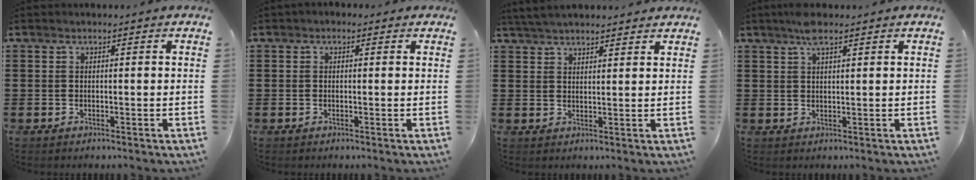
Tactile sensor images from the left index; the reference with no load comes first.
{"total": 0.7, "force": [0.0, 0.6, 0.4], "torque": [-0.008, 0.005, -0.002]}
{"total": 3.6, "force": [3.5, 0.3, 0.8], "torque": [-0.025, -0.003, 0.066]}
{"total": 3.5, "force": [2.5, 0.9, 2.3], "torque": [-0.051, 0.004, 0.044]}